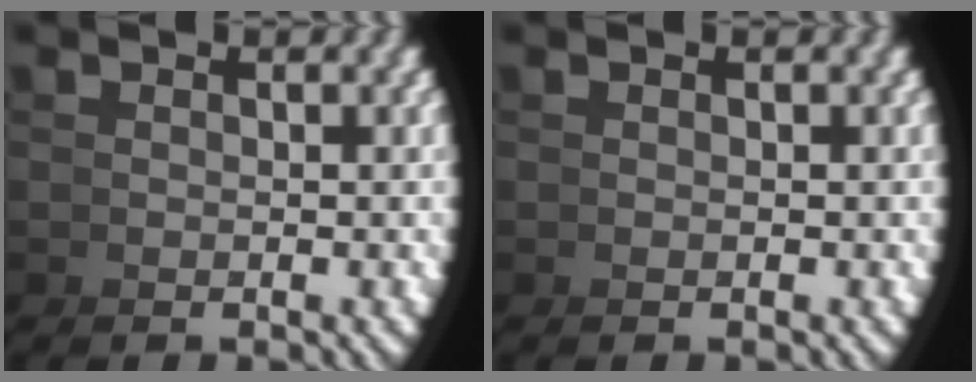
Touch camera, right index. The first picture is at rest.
{"total": 0.0}